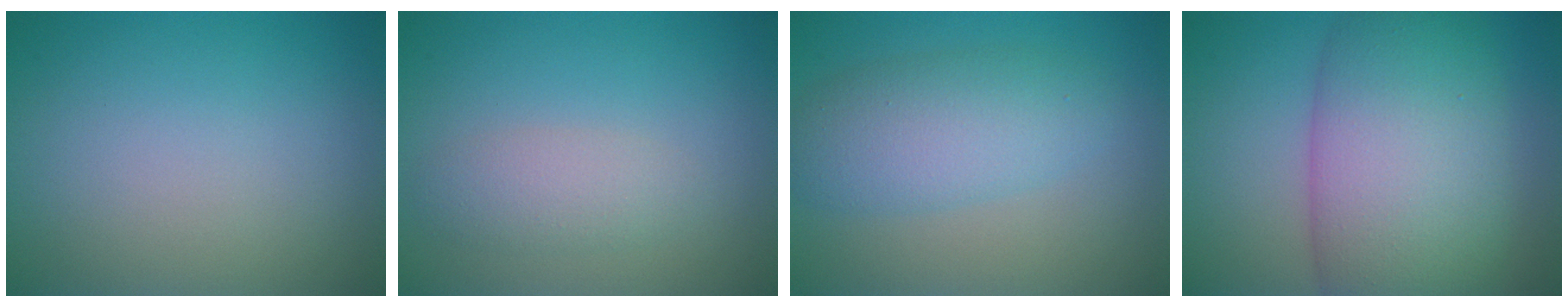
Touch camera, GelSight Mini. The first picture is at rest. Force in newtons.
{"total": 2.3, "press": 2.3, "slide": 0.1}
{"total": 4.8, "press": 4.8, "slide": 0.1}
{"total": 11.4, "press": 11.4, "slide": 0.2}